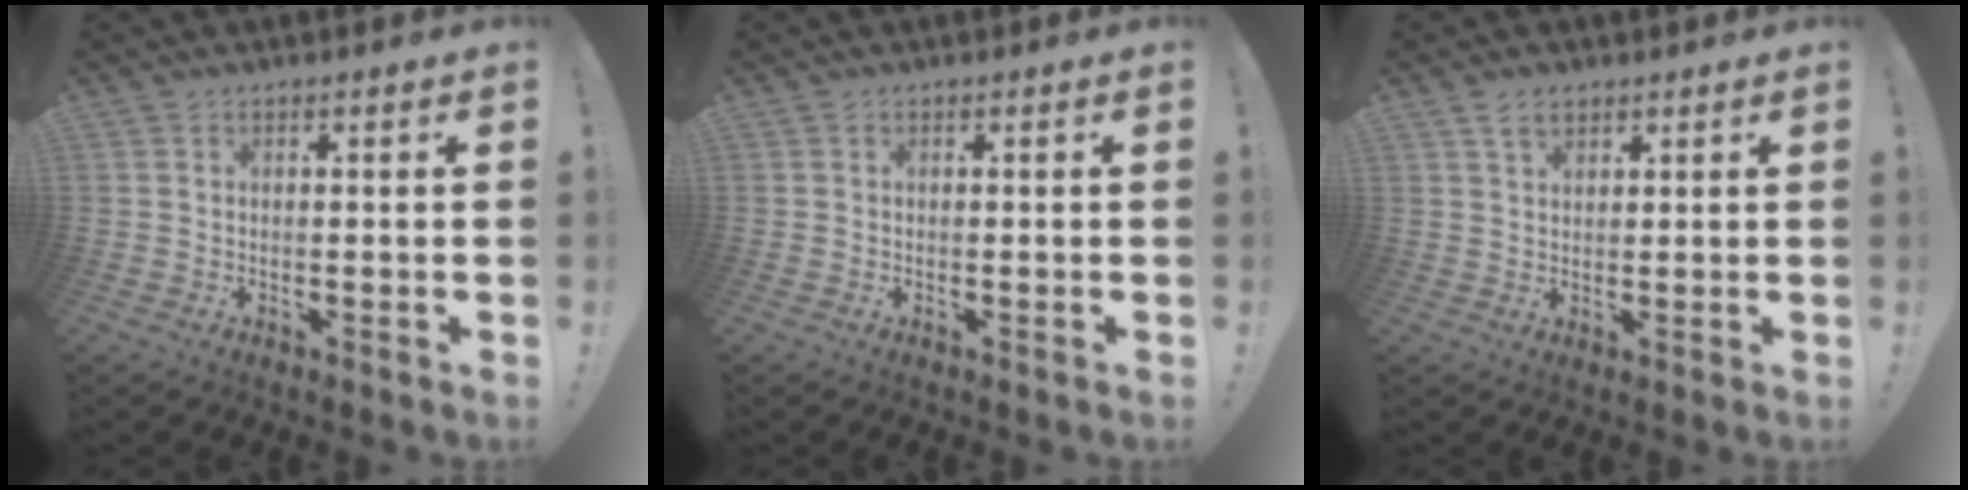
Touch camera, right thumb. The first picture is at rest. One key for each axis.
{"total": 0.0}
{"total": 3.8, "fx": 2.4, "fy": 2.2, "fz": 1.8, "tx": -0.027, "ty": -0.006, "tz": 0.044}